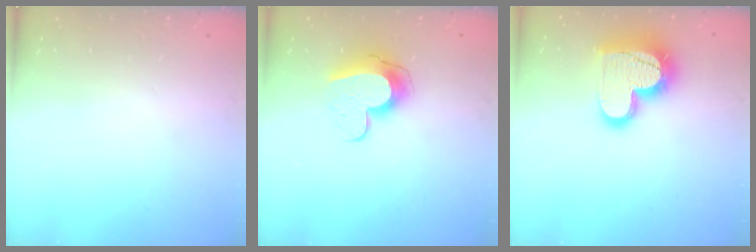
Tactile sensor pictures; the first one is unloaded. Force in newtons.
{"total": 10.9, "press": 10.9, "slide": 1.1}
{"total": 18.1, "press": 18.1, "slide": 1.4}